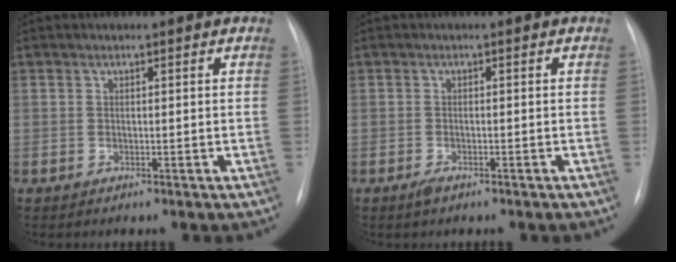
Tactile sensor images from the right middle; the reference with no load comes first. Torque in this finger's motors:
{"motor_torque": [-0.04, -0.02, 0.02, 0.01]}